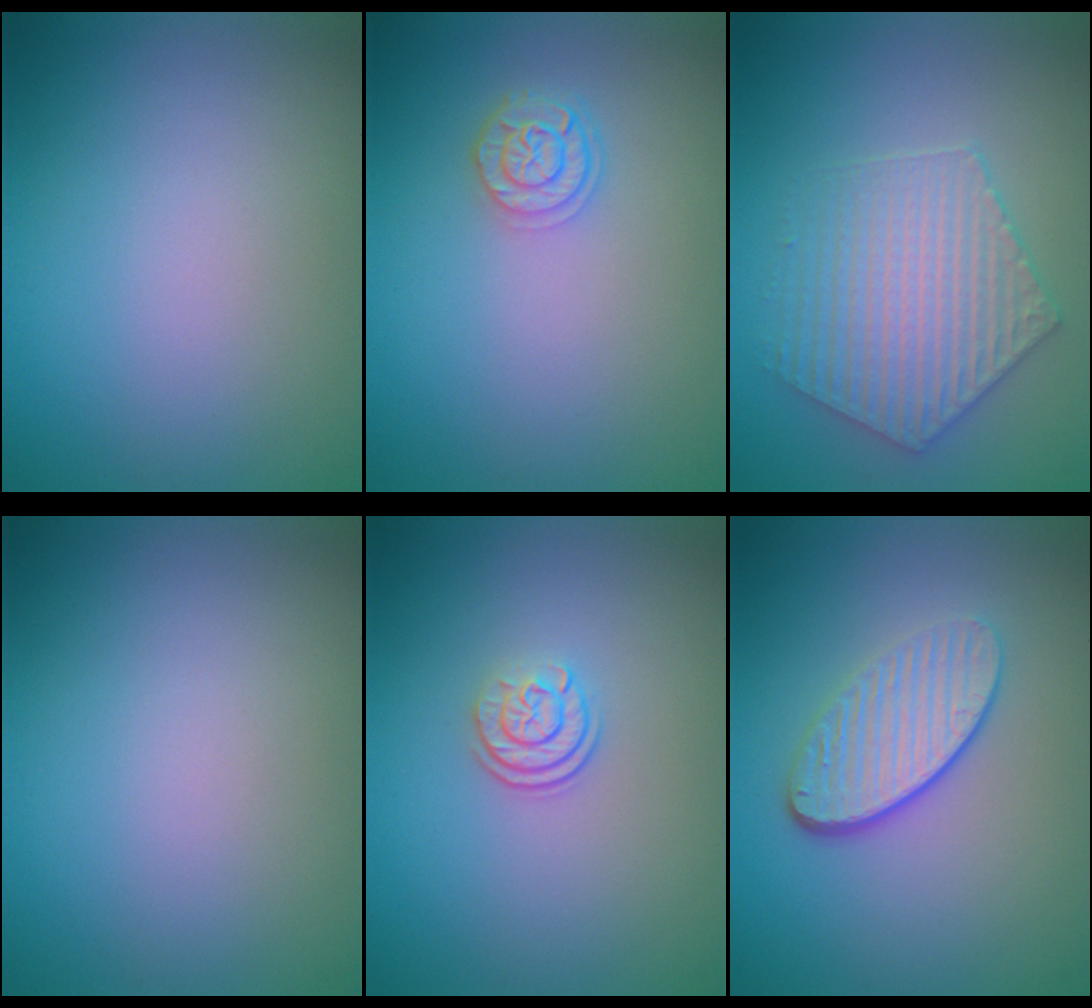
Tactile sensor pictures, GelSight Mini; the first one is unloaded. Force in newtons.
{"total": 2.5, "press": 2.1, "slide": 1.4}
{"total": 4.5, "press": 4.1, "slide": 2.0}
{"total": 0.0}
{"total": 2.4, "press": 1.8, "slide": 1.6}
{"total": 4.3, "press": 3.2, "slide": 2.9}